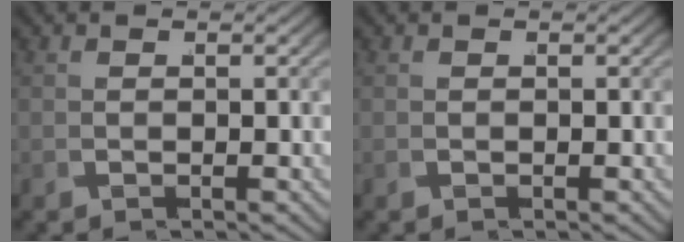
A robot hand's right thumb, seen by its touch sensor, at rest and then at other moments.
{"total": 0.0}